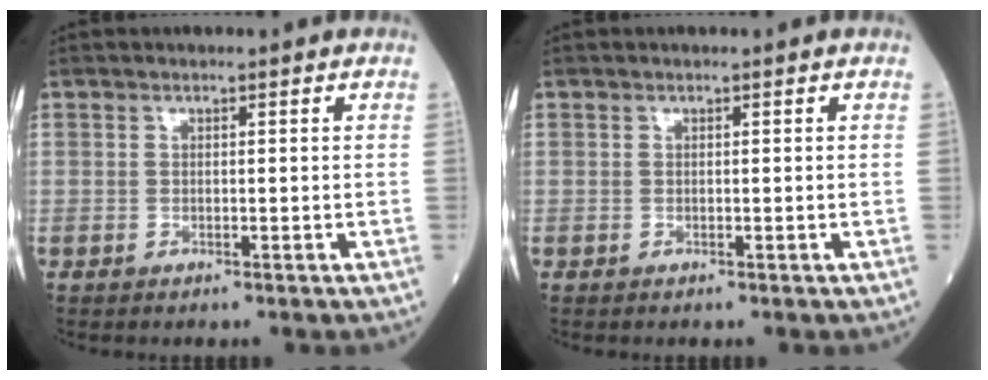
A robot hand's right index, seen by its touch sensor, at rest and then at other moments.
{"total": 0.0}